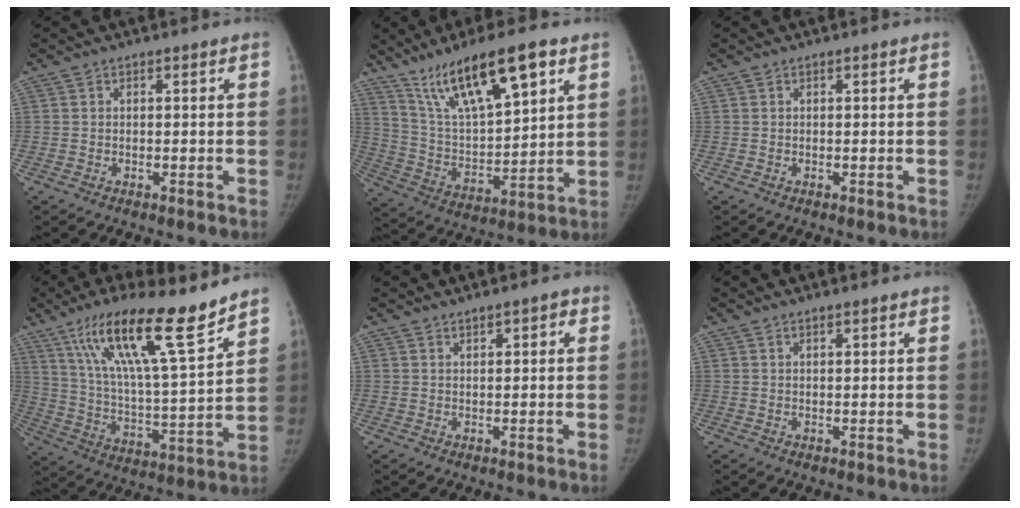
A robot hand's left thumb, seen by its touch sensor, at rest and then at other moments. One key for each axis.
{"total": 18.5, "fx": 11.0, "fy": 5.5, "fz": 13.8, "tx": -0.221, "ty": -0.039, "tz": 0.209}
{"total": 0.0}
{"total": 20.0, "fx": 13.6, "fy": 2.9, "fz": 14.4, "tx": -0.230, "ty": -0.061, "tz": 0.240}
{"total": 3.5, "fx": 1.5, "fy": 1.7, "fz": 2.6, "tx": -0.017, "ty": 0.001, "tz": 0.014}
{"total": 0.9, "fx": 0.7, "fy": 0.2, "fz": 0.6, "tx": -0.008, "ty": -0.003, "tz": 0.012}